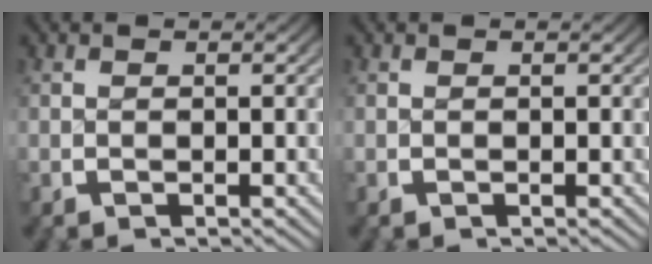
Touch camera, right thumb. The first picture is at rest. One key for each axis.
{"total": 0.0}